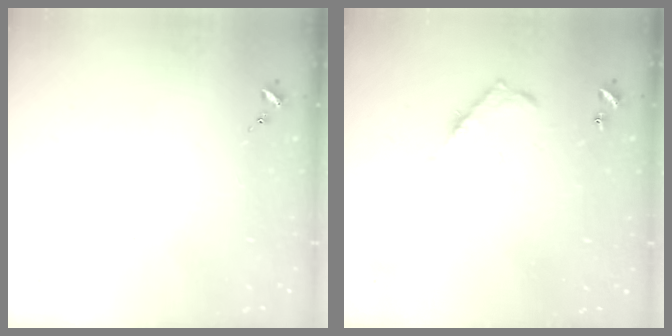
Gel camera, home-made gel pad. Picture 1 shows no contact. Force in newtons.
{"total": 7.1, "press": 7.1, "slide": 0.5}